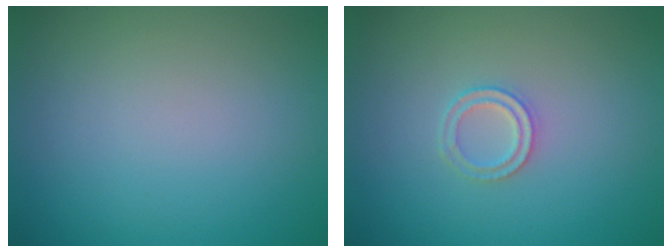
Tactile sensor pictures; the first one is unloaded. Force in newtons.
{"total": 1.7, "press": 1.6, "slide": 0.4}